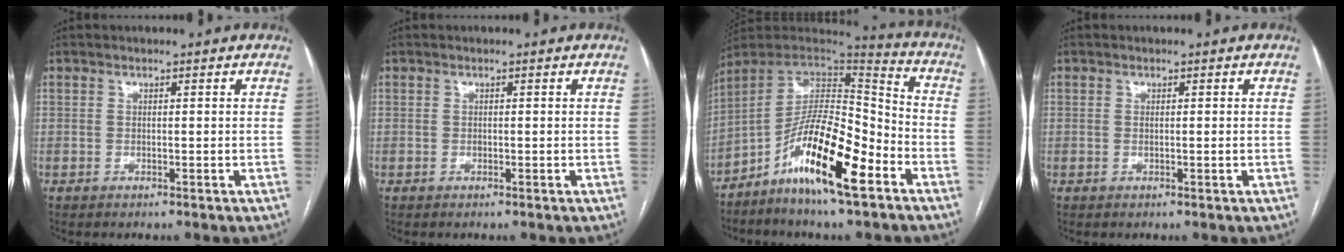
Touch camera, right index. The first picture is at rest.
{"total": 0.0}
{"total": 15.4, "force": [-7.9, 2.6, 13.0], "torque": [-0.226, 0.005, -0.139]}
{"total": 0.5, "force": [0.0, -0.1, 0.5], "torque": [-0.011, -0.002, 0.001]}